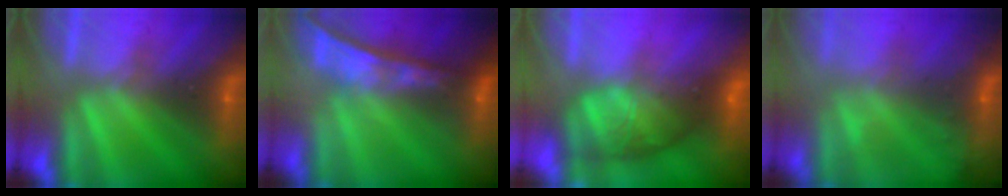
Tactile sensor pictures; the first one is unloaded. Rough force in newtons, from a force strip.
{"total": 7.0}
{"total": 7.6}
{"total": 9.6}